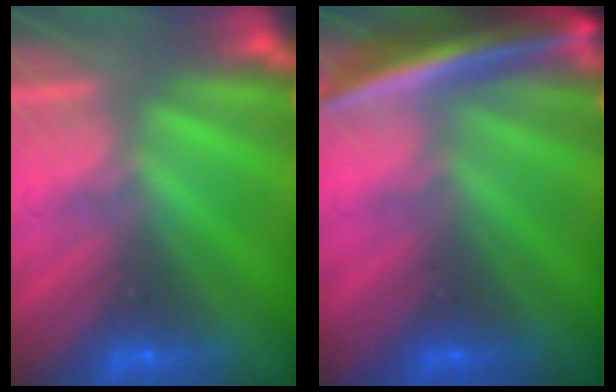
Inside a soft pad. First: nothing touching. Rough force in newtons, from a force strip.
{"total": 7.1}